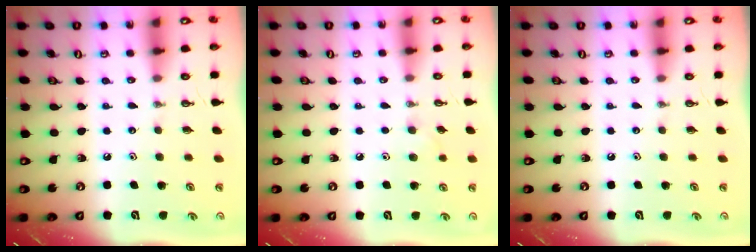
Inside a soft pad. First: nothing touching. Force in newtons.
{"total": 6.1, "press": 5.5, "slide": 2.6}
{"total": 0.0}